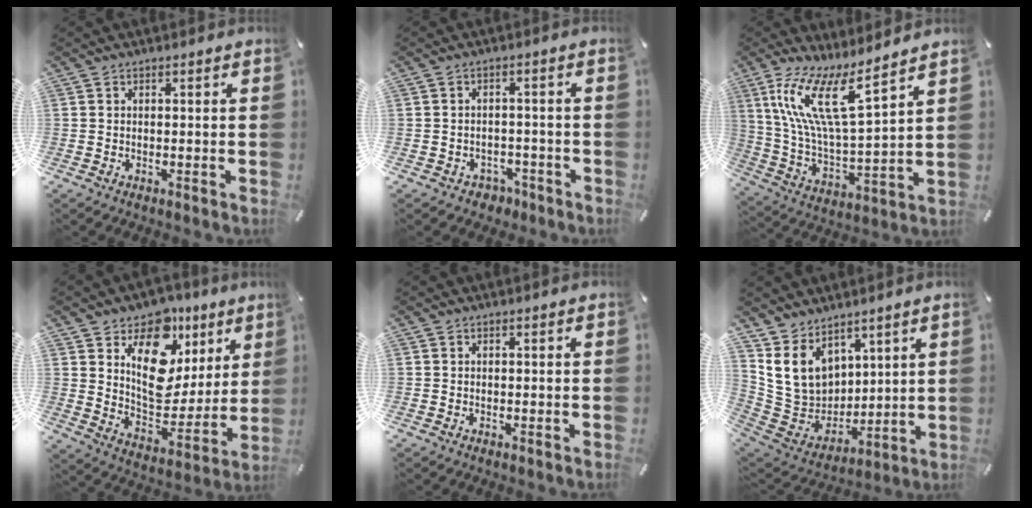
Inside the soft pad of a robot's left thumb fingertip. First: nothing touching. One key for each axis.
{"total": 3.4, "fx": -1.8, "fy": 2.8, "fz": 0.9, "tx": -0.014, "ty": 0.009, "tz": -0.034}
{"total": 15.0, "fx": 9.9, "fy": 3.3, "fz": 10.8, "tx": -0.235, "ty": -0.048, "tz": 0.170}
{"total": 16.5, "fx": 7.1, "fy": 11.6, "fz": 9.2, "tx": -0.129, "ty": -0.047, "tz": 0.130}
{"total": 0.0}
{"total": 12.7, "fx": 5.8, "fy": 10.3, "fz": 4.7, "tx": -0.105, "ty": -0.040, "tz": 0.125}